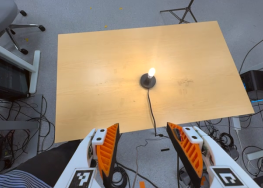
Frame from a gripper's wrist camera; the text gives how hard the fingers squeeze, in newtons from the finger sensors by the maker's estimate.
{"total": 0.0}